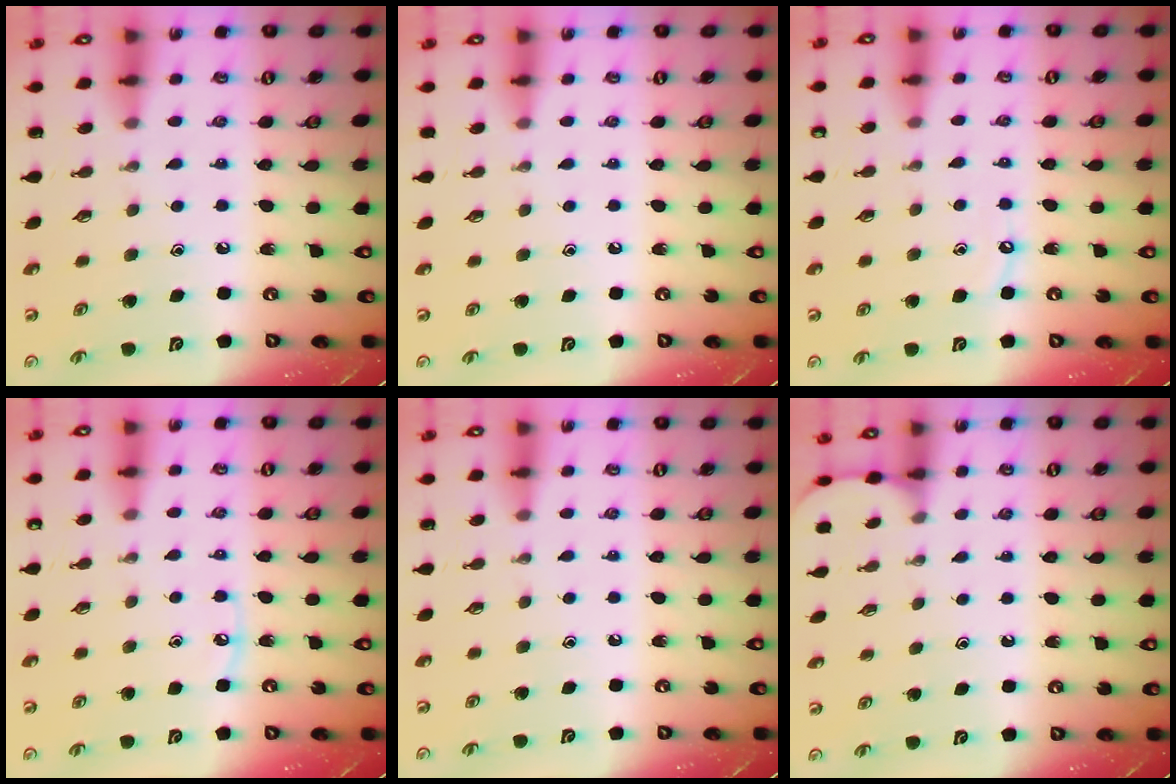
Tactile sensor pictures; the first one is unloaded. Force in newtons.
{"total": 0.0}
{"total": 4.9, "press": 4.9, "slide": 0.6}
{"total": 3.5, "press": 3.5, "slide": 0.4}
{"total": 0.0}
{"total": 1.4, "press": 1.4, "slide": 0.0}